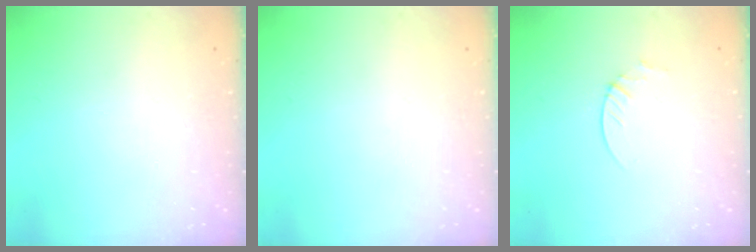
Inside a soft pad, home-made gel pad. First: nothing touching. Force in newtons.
{"total": 0.0}
{"total": 1.9, "press": 1.9, "slide": 0.2}